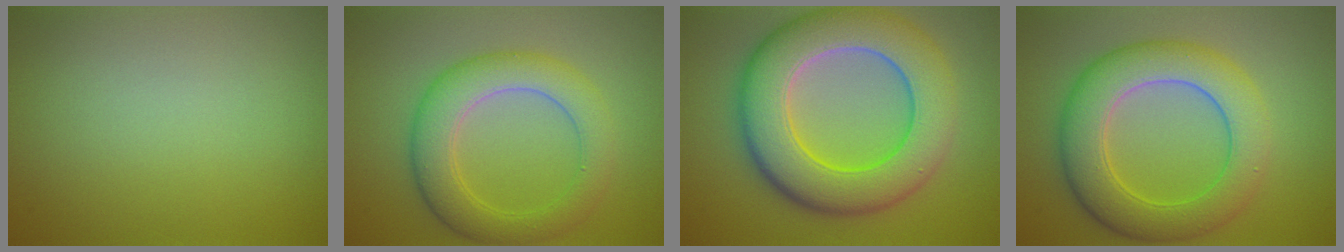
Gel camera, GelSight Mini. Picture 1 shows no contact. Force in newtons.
{"total": 4.4, "press": 4.4, "slide": 0.0}
{"total": 10.7, "press": 10.7, "slide": 0.6}
{"total": 7.5, "press": 7.5, "slide": 0.2}